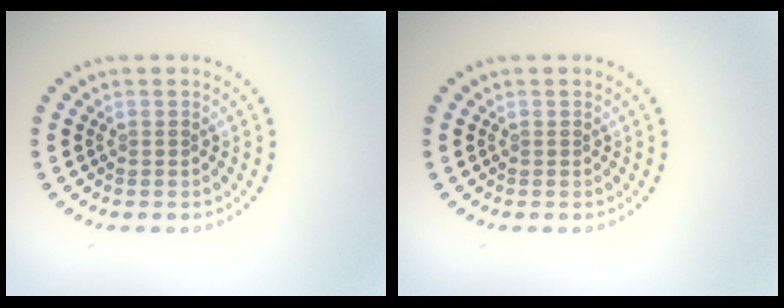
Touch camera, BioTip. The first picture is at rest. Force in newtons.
{"total": 0.0}